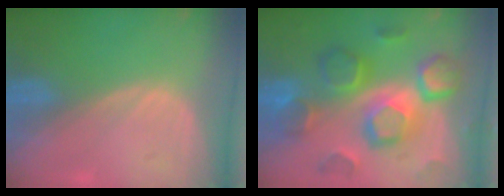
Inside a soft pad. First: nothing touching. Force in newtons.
{"total": 12.4, "press": 12.4, "slide": 1.1}